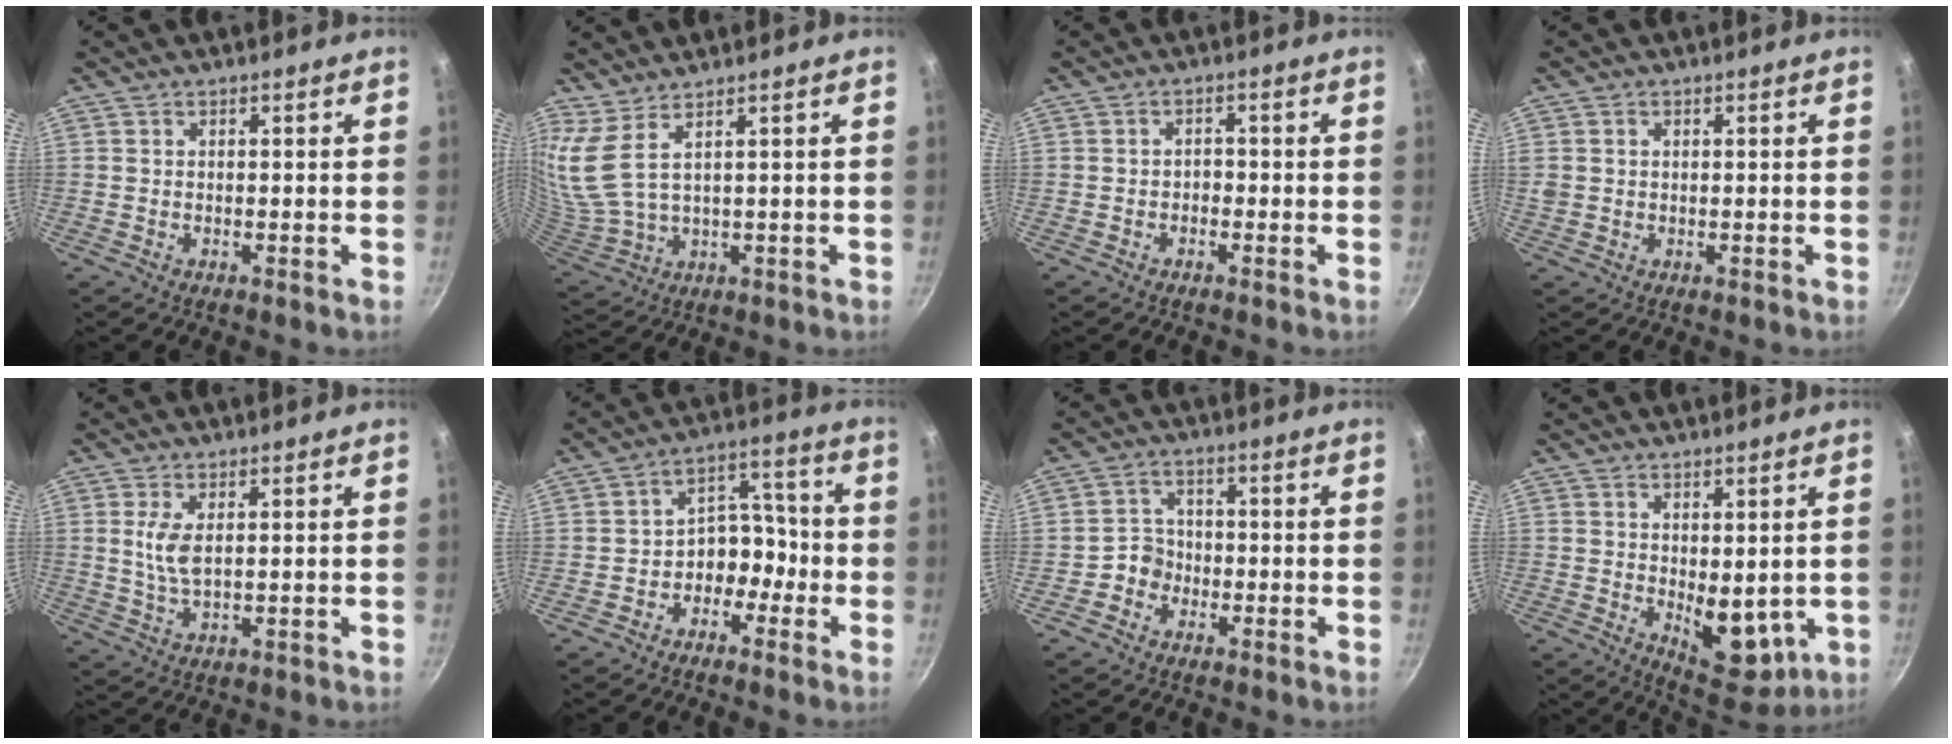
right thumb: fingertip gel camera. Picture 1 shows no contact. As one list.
[{"total": 5.9, "force": [3.8, 1.4, 4.3], "torque": [-0.090, -0.039, 0.090]}, {"total": 1.6, "force": [-0.8, 1.1, 0.7], "torque": [-0.003, 0.012, -0.014]}, {"total": 1.8, "force": [0.4, 1.6, 0.8], "torque": [-0.013, 0.003, 0.010]}, {"total": 4.8, "force": [1.1, 2.1, 4.2], "torque": [-0.083, -0.008, 0.025]}, {"total": 7.7, "force": [-3.4, 5.8, 3.9], "torque": [-0.006, 0.059, -0.062]}, {"total": 3.7, "force": [-1.7, 3.2, 0.7], "torque": [0.017, 0.022, -0.033]}, {"total": 9.6, "force": [0.1, 5.4, 7.9], "torque": [-0.080, -0.024, 0.019]}]